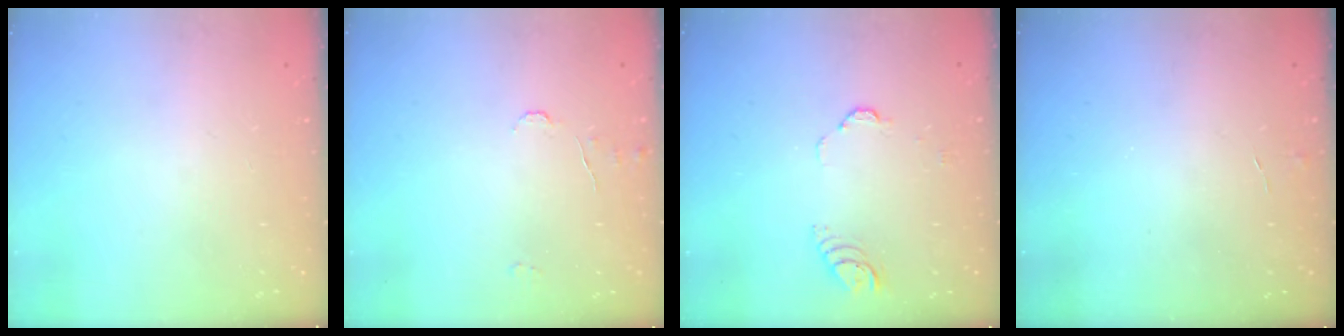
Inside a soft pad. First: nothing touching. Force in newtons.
{"total": 5.4, "press": 5.4, "slide": 0.5}
{"total": 3.3, "press": 3.3, "slide": 0.3}
{"total": 2.9, "press": 2.9, "slide": 0.3}